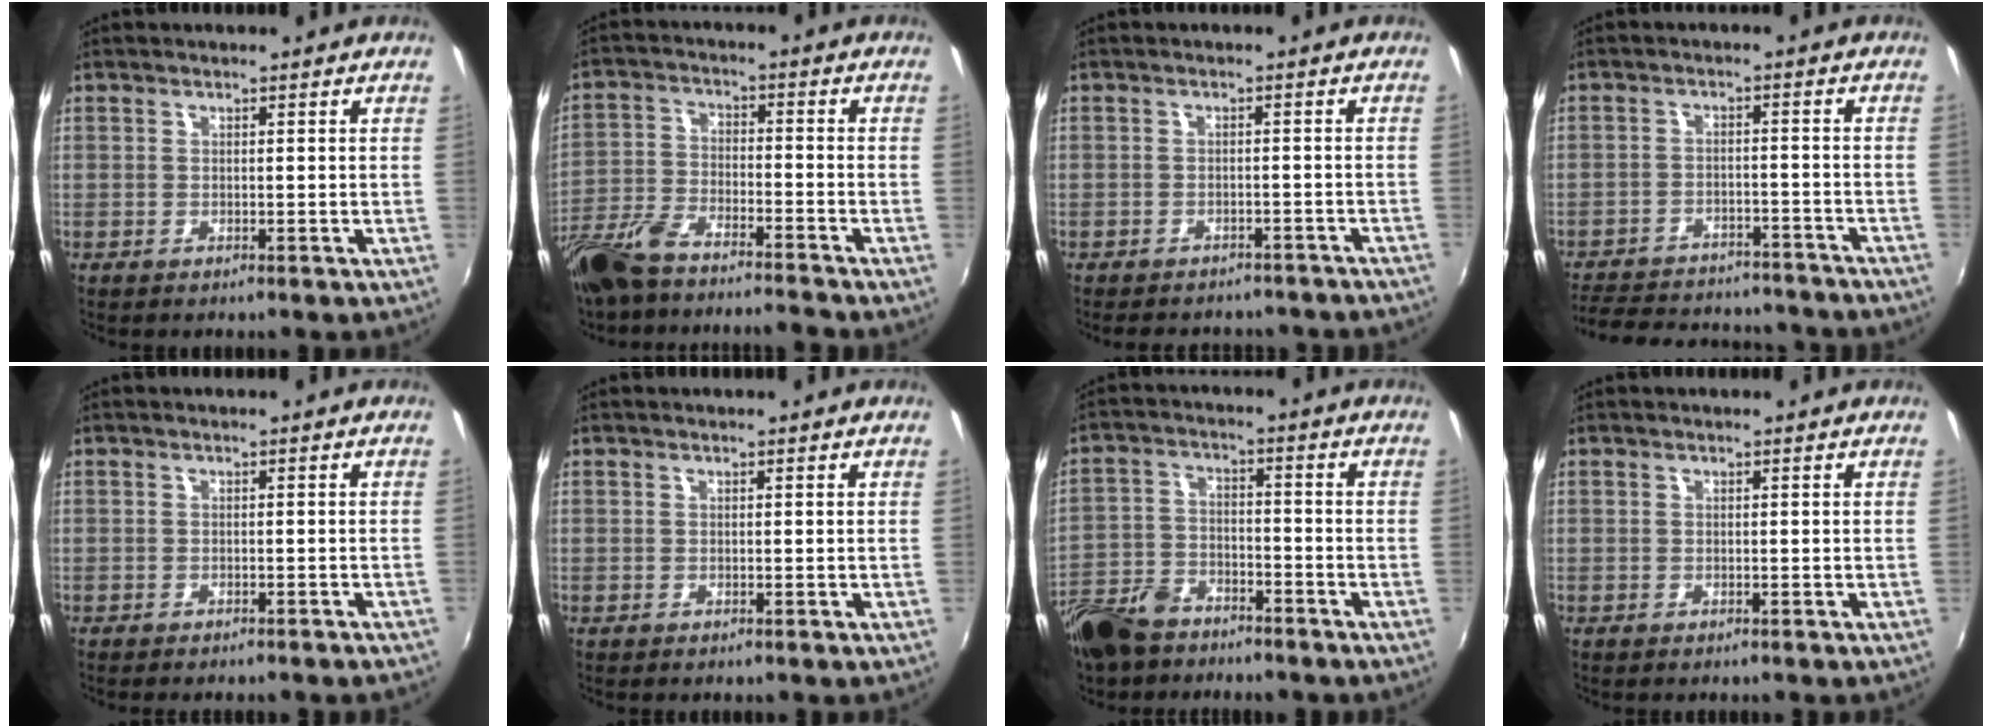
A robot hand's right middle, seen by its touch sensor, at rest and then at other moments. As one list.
[{"total": 12.3, "force": [-10.8, 1.9, 5.5], "torque": [-0.133, -0.018, -0.204]}, {"total": 13.3, "force": [-11.5, 4.6, 4.7], "torque": [-0.102, -0.008, -0.136]}, {"total": 23.8, "force": [-20.4, 7.9, 9.3], "torque": [-0.196, 0.002, -0.261]}, {"total": 4.4, "force": [-4.0, 0.9, 1.8], "torque": [-0.041, -0.015, -0.053]}, {"total": 0.0}, {"total": 13.9, "force": [-10.5, 6.8, 6.1], "torque": [-0.157, -0.007, -0.194]}, {"total": 0.0}]